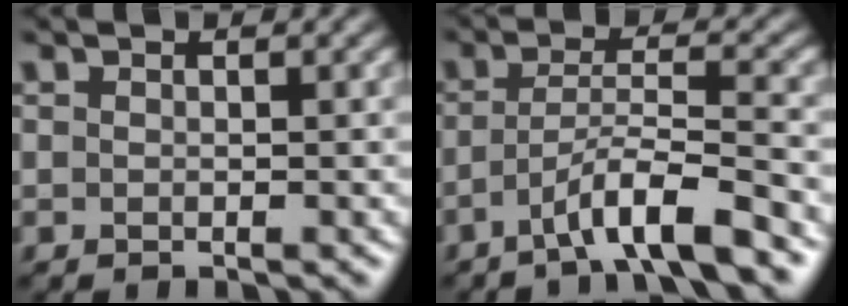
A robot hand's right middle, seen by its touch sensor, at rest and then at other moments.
{"total": 5.4, "force": [-3.3, 0.6, 4.2], "torque": [-0.072, 0.011, -0.062]}